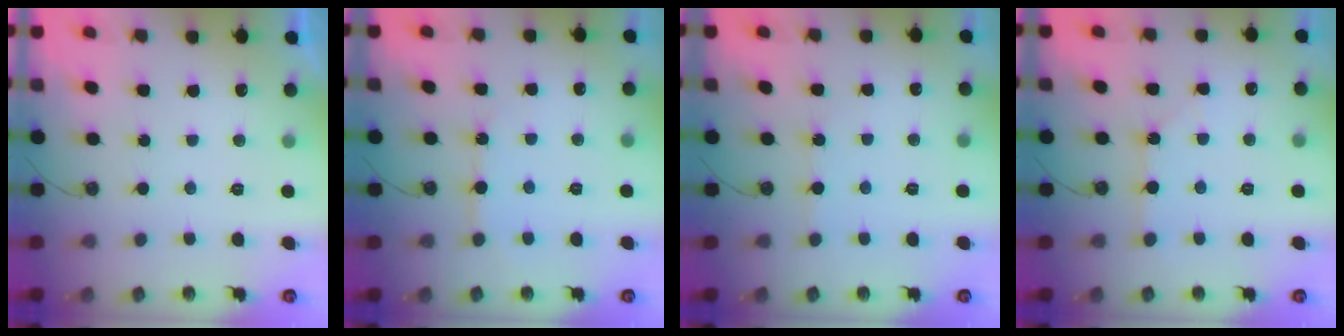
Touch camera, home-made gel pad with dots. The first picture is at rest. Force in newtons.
{"total": 5.8, "press": 5.8, "slide": 0.7}
{"total": 2.5, "press": 2.5, "slide": 0.4}
{"total": 1.1, "press": 1.1, "slide": 0.2}